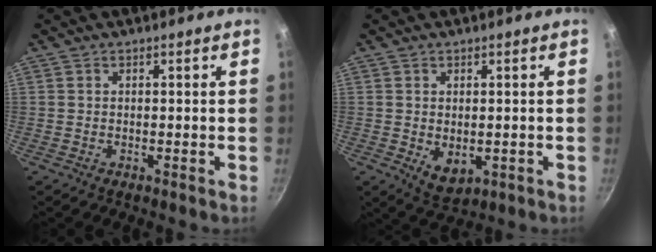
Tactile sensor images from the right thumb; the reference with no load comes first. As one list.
[{"total": 5.0, "force": [-0.4, 3.3, 3.7], "torque": [-0.053, -0.014, 0.003]}]